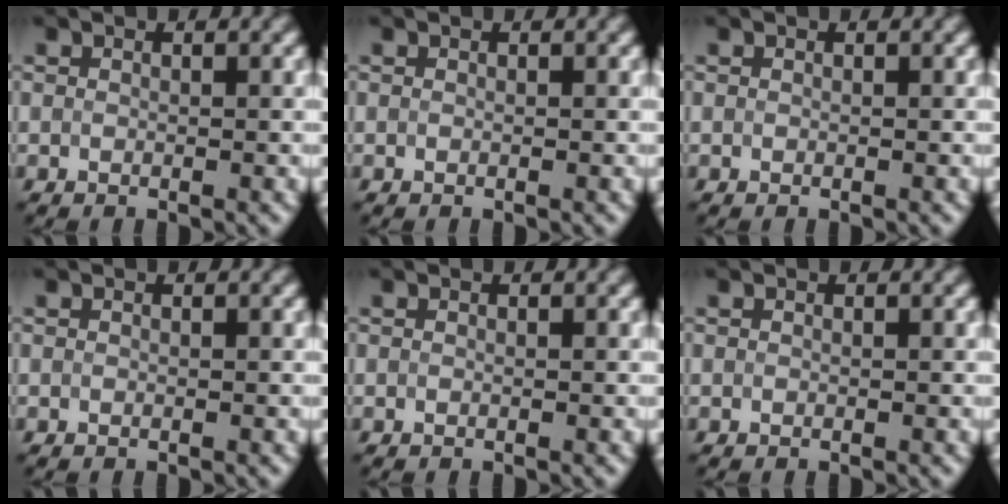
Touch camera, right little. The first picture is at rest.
{"total": 0.0}
{"total": 0.0}
{"total": 0.0}
{"total": 0.0}
{"total": 0.0}